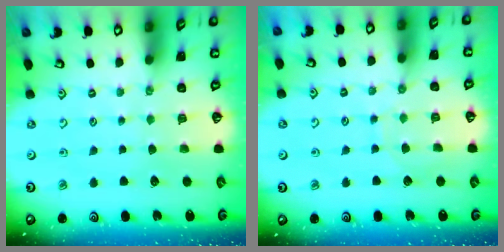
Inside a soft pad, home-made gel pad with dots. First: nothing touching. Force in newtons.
{"total": 5.3, "press": 5.2, "slide": 0.6}